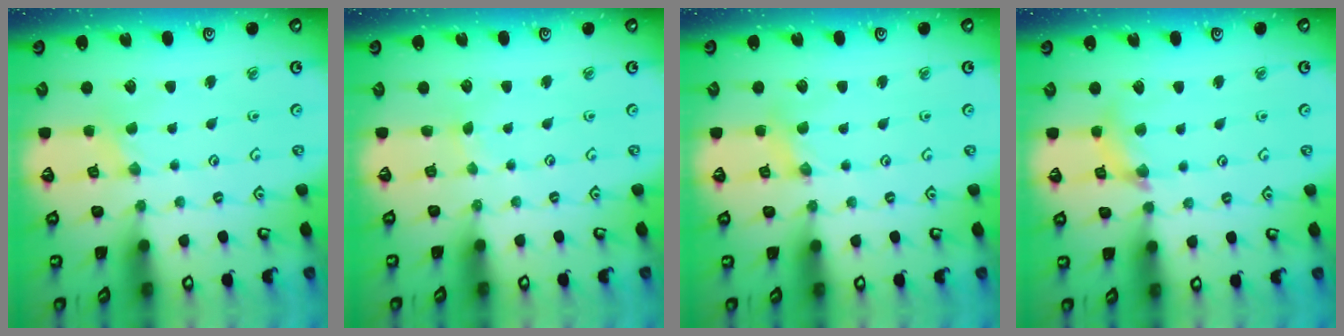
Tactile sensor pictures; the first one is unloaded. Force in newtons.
{"total": 1.0, "press": 0.9, "slide": 0.2}
{"total": 1.3, "press": 1.3, "slide": 0.3}
{"total": 7.7, "press": 7.7, "slide": 0.9}